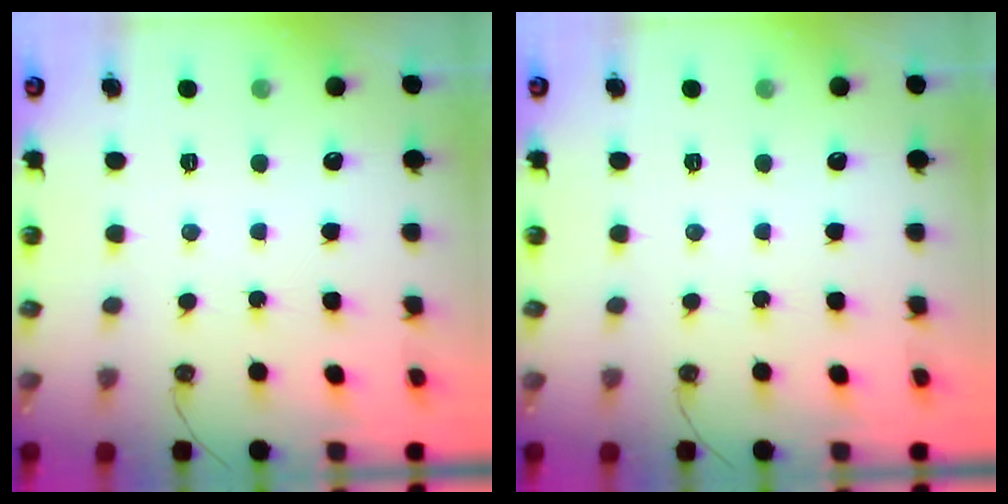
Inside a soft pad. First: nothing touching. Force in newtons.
{"total": 0.0}